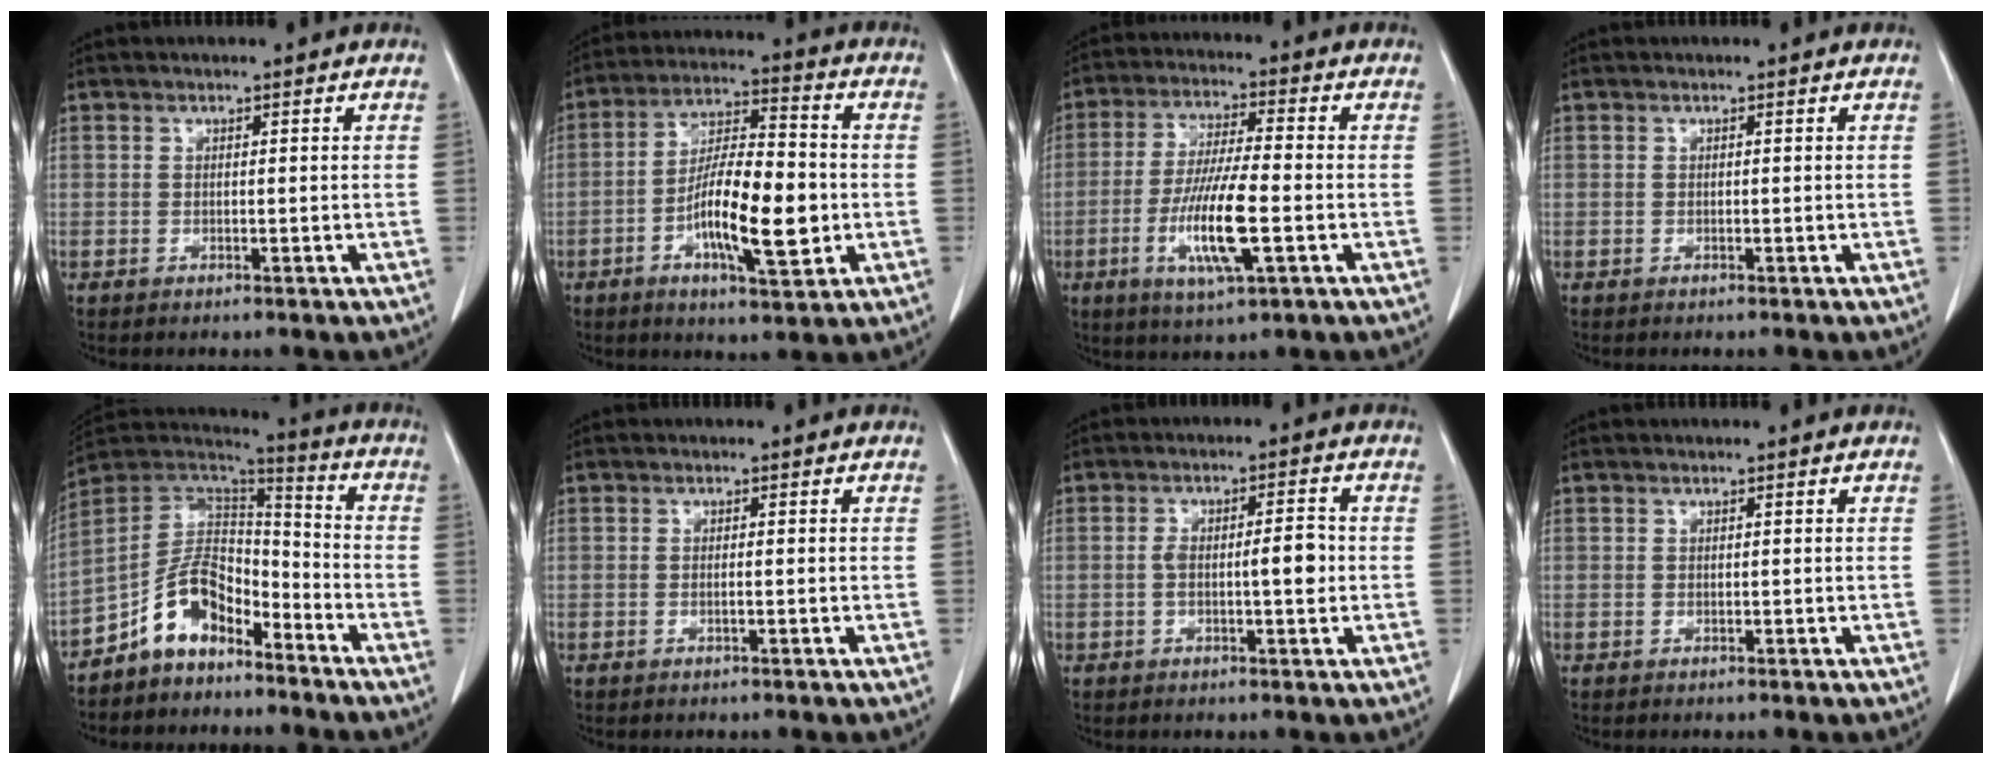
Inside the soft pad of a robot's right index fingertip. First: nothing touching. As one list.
[{"total": 13.5, "force": [-3.1, 3.3, 12.8], "torque": [-0.231, 0.000, -0.053]}, {"total": 11.3, "force": [-3.3, 1.2, 10.8], "torque": [-0.212, -0.015, -0.062]}, {"total": 0.0}, {"total": 10.5, "force": [-7.0, 5.5, 5.5], "torque": [-0.104, 0.040, -0.133]}, {"total": 0.6, "force": [-0.2, 0.0, 0.5], "torque": [-0.010, 0.000, -0.002]}, {"total": 5.1, "force": [-0.4, 1.3, 4.9], "torque": [-0.089, 0.014, -0.004]}, {"total": 0.0}]